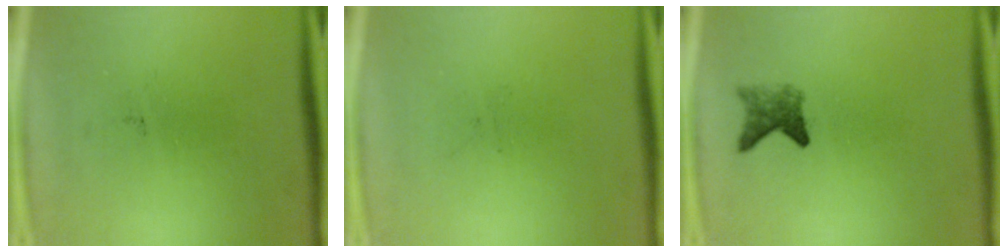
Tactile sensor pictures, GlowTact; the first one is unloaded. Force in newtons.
{"total": 0.0}
{"total": 2.7}